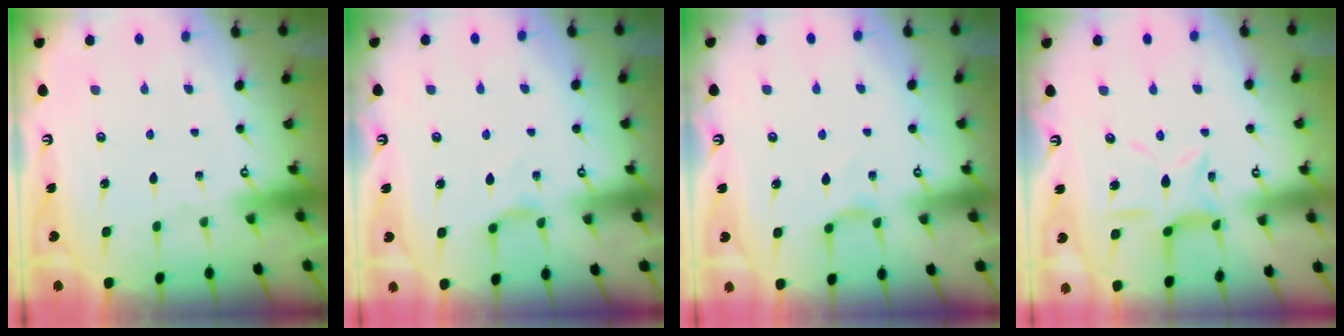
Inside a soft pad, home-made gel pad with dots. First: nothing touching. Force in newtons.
{"total": 3.0, "press": 2.9, "slide": 0.5}
{"total": 3.0, "press": 2.9, "slide": 0.5}
{"total": 9.4, "press": 9.3, "slide": 0.6}